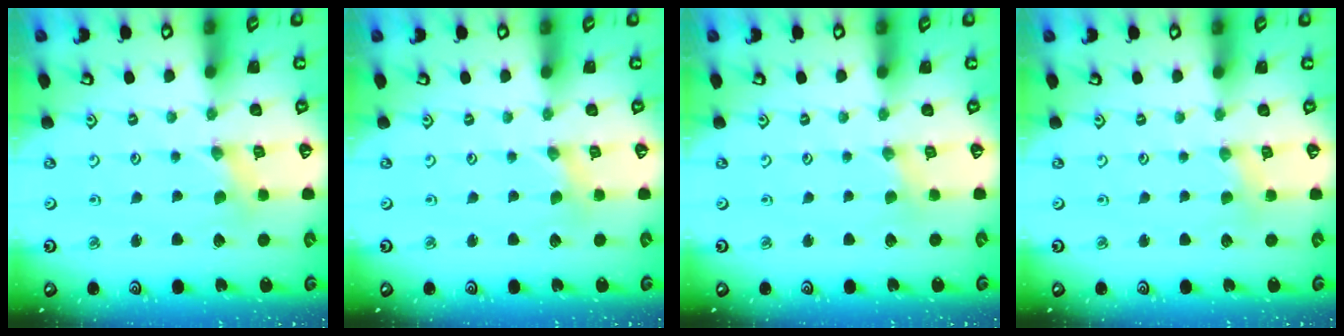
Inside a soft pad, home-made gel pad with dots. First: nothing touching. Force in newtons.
{"total": 0.0}
{"total": 1.5, "press": 1.4, "slide": 0.2}
{"total": 2.5, "press": 2.5, "slide": 0.4}